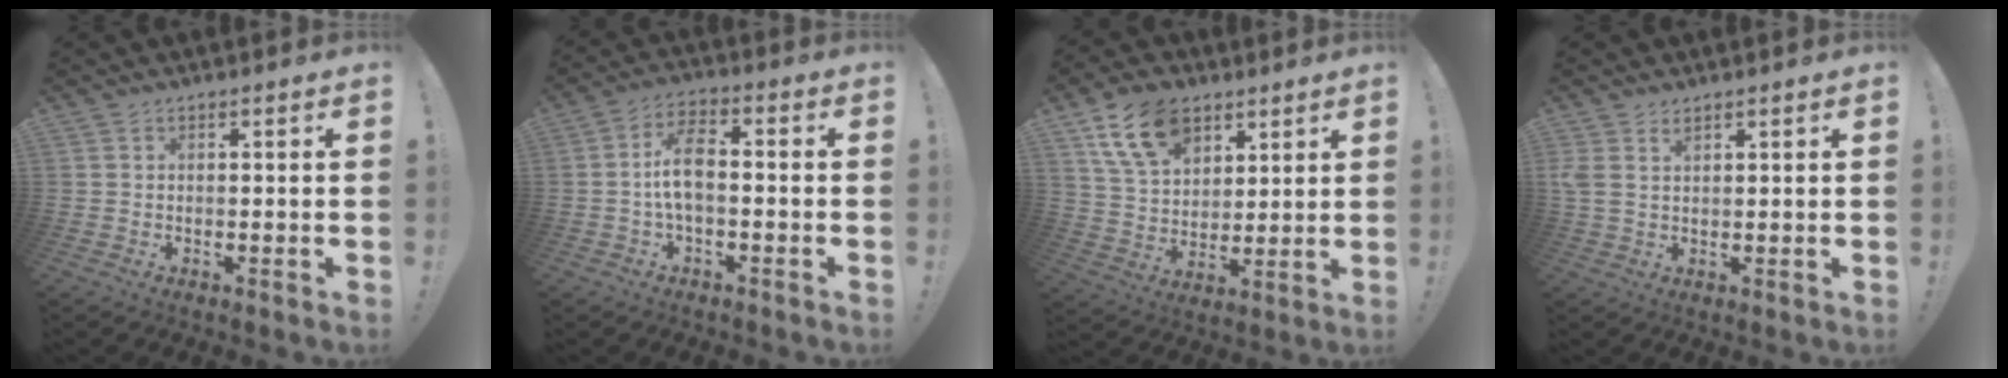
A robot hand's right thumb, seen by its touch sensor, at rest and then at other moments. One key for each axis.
{"total": 8.5, "fx": -1.0, "fy": 3.9, "fz": 7.5, "tx": -0.151, "ty": 0.012, "tz": -0.017}
{"total": 15.3, "fx": 8.5, "fy": 9.8, "fz": 8.1, "tx": -0.140, "ty": -0.029, "tz": 0.163}
{"total": 3.1, "fx": 1.9, "fy": 1.8, "fz": 1.6, "tx": -0.032, "ty": -0.005, "tz": 0.037}